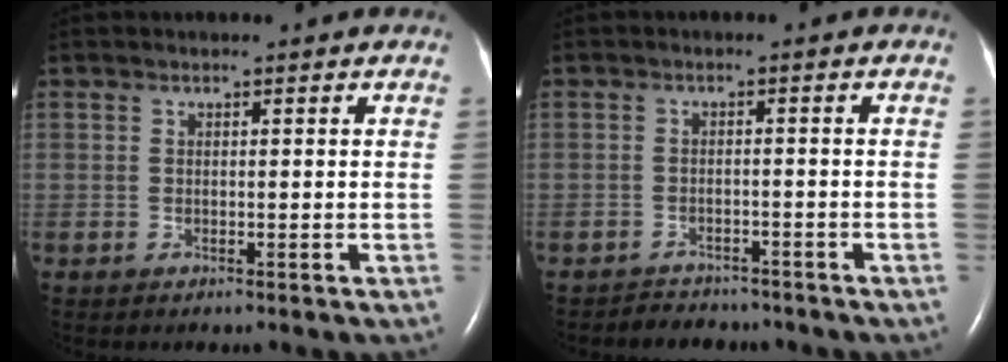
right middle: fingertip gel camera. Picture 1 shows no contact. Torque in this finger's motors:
{"motor_torque": [-0.15, 0.15, -0.04, 0.00]}